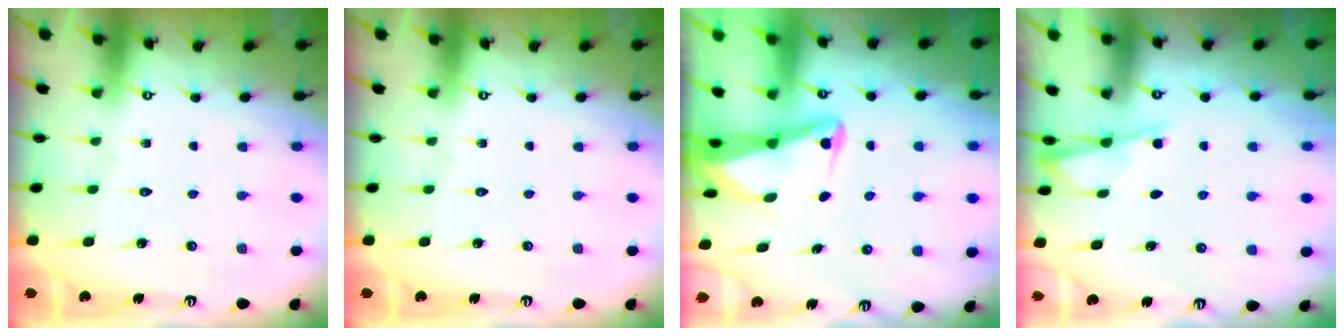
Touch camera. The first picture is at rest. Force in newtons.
{"total": 0.0}
{"total": 3.1, "press": 3.1, "slide": 0.7}
{"total": 2.6, "press": 2.6, "slide": 0.3}